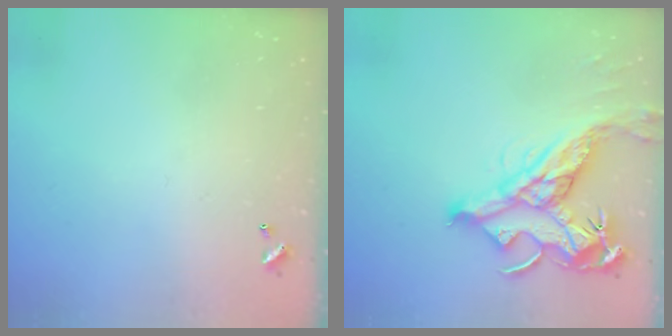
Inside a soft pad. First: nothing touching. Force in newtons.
{"total": 14.7, "press": 14.5, "slide": 2.1}